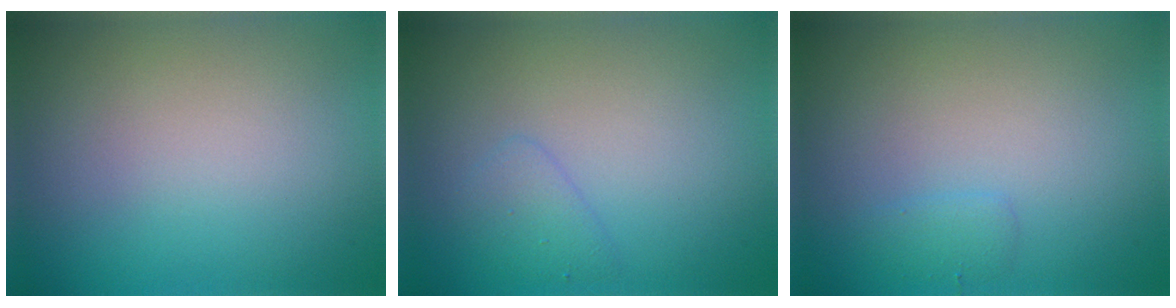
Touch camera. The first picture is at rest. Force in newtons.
{"total": 1.4, "press": 1.4, "slide": 0.1}
{"total": 1.0, "press": 0.9, "slide": 0.1}